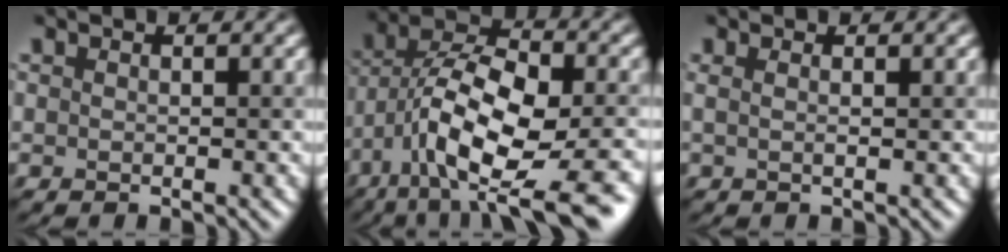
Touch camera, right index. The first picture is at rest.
{"total": 13.0, "force": [-5.7, 5.6, 10.3], "torque": [-0.172, 0.001, -0.096]}
{"total": 0.9, "force": [0.2, 0.1, 0.9], "torque": [-0.019, 0.003, -0.001]}